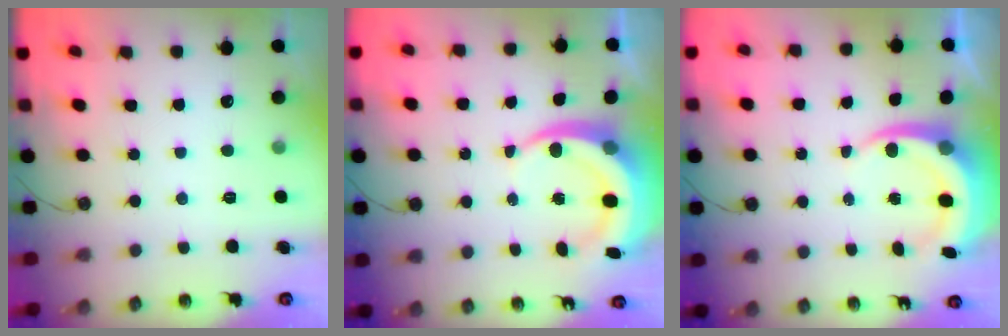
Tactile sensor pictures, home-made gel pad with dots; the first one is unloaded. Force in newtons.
{"total": 9.7, "press": 9.6, "slide": 1.4}
{"total": 7.6, "press": 7.5, "slide": 1.4}